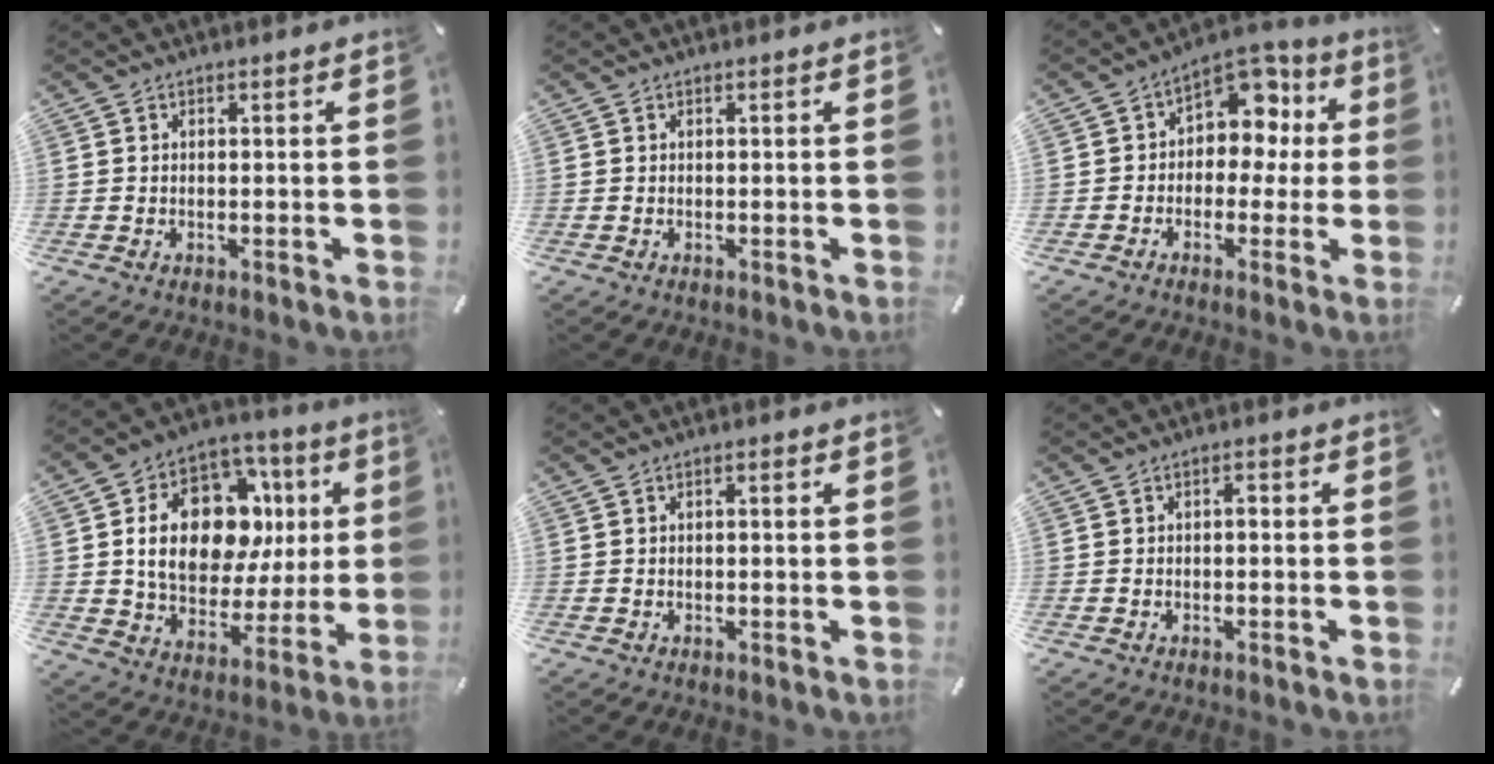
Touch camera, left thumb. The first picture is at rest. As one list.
[{"total": 0.0}, {"total": 9.2, "force": [2.5, 7.4, 4.9], "torque": [-0.060, -0.024, 0.043]}, {"total": 19.5, "force": [4.7, 13.5, 13.3], "torque": [-0.221, -0.014, 0.088]}, {"total": 0.9, "force": [-0.1, 0.2, 0.8], "torque": [-0.015, 0.001, -0.002]}, {"total": 1.3, "force": [-0.3, 0.6, 1.1], "torque": [-0.023, 0.006, -0.008]}]